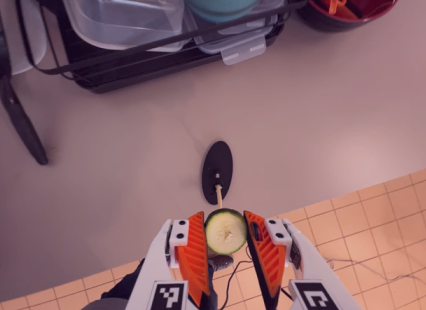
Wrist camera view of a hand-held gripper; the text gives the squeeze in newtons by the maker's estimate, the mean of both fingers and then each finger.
{"total": 8.0, "left": 7.8, "right": 8.2}